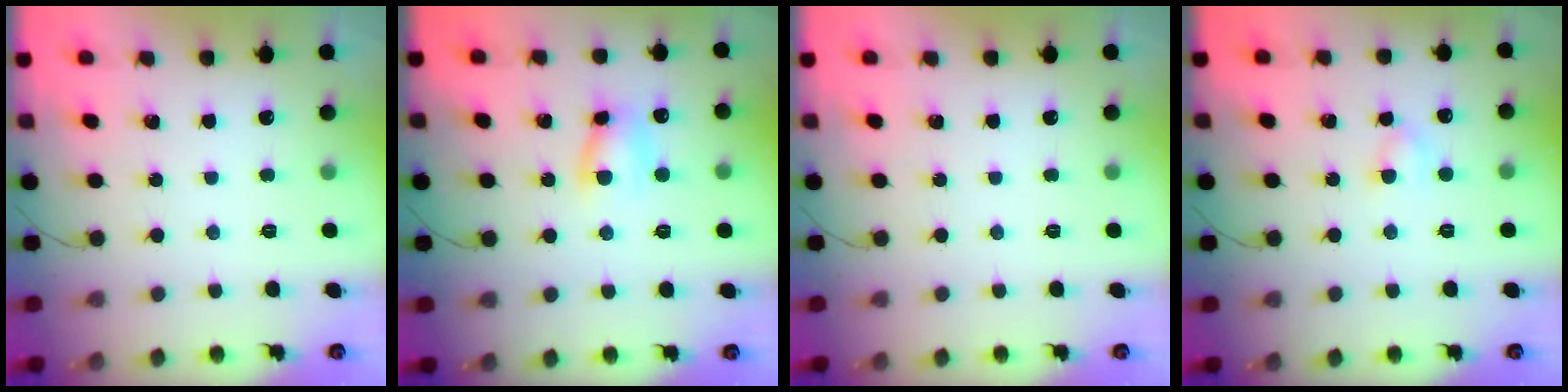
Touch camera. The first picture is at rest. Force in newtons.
{"total": 6.9, "press": 6.9, "slide": 0.0}
{"total": 0.0}
{"total": 3.3, "press": 3.1, "slide": 1.3}